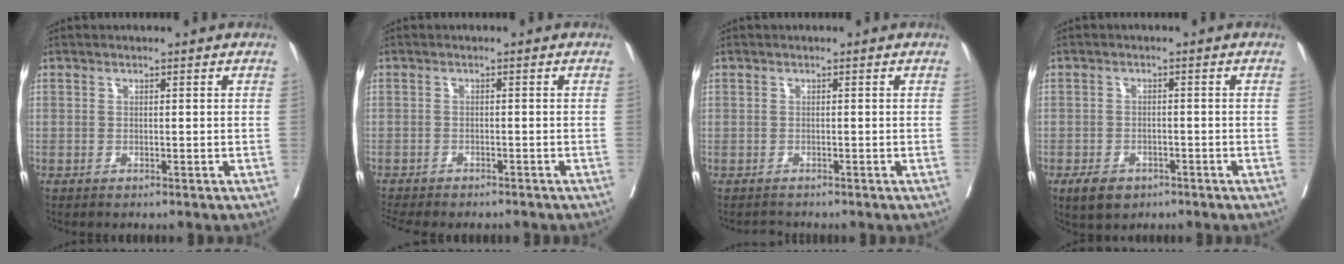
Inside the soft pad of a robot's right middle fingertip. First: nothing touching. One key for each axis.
{"total": 8.5, "fx": -7.8, "fy": 1.6, "fz": 3.1, "tx": -0.045, "ty": -0.006, "tz": -0.106}
{"total": 0.9, "fx": -0.7, "fy": 0.4, "fz": -0.4, "tx": -0.003, "ty": -0.003, "tz": -0.014}
{"total": 4.3, "fx": -2.8, "fy": 2.6, "fz": 2.0, "tx": -0.035, "ty": -0.001, "tz": -0.039}